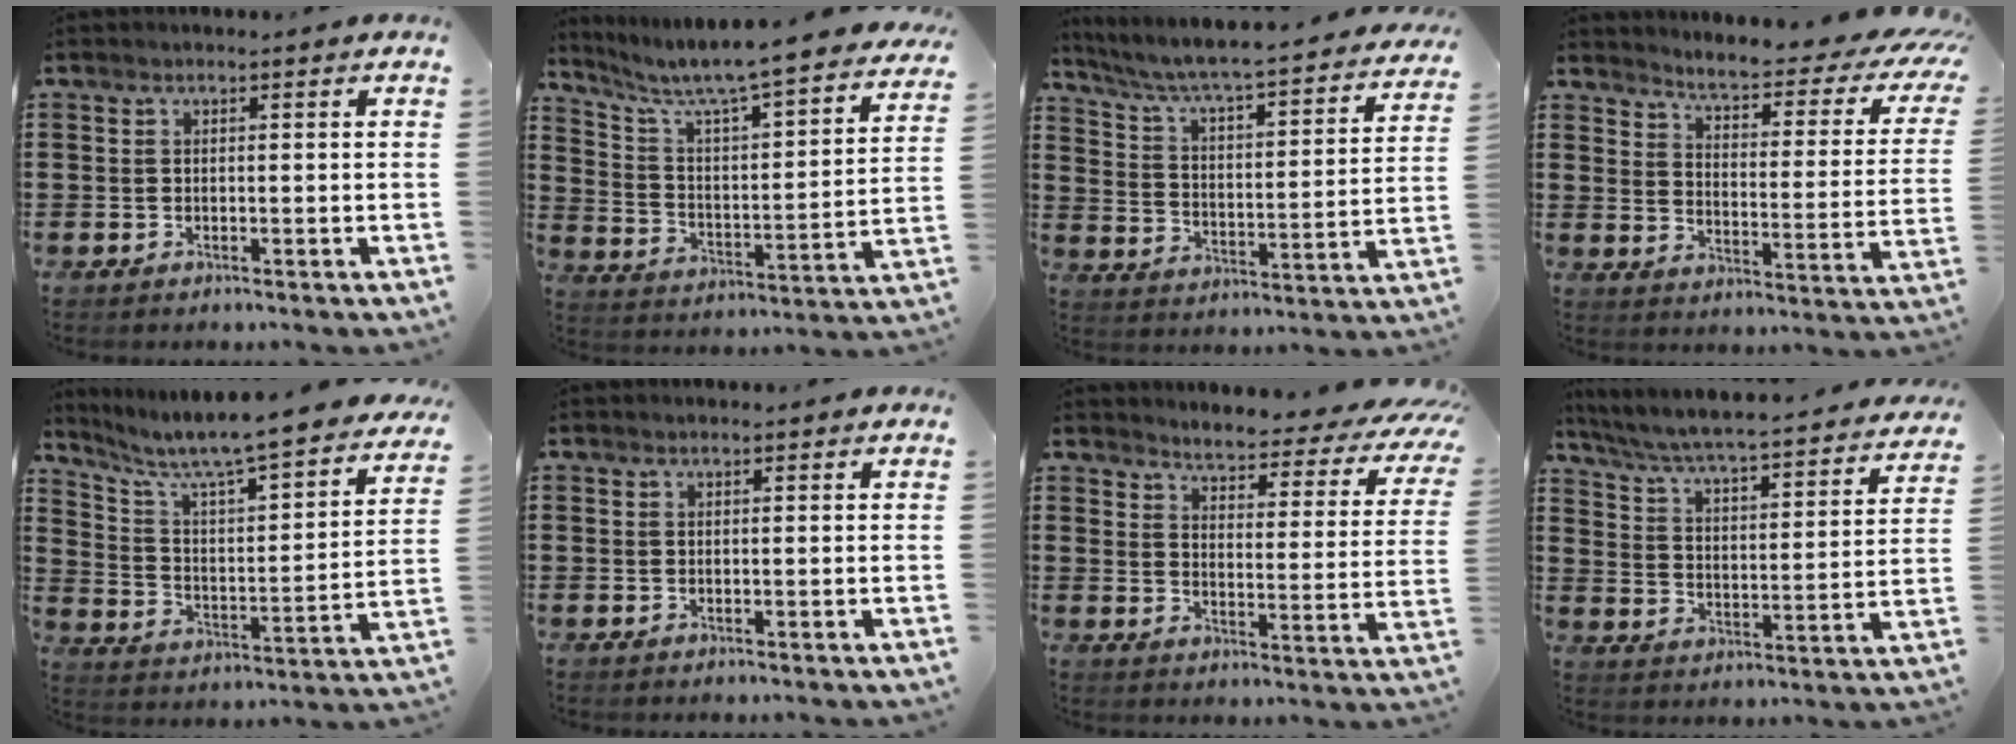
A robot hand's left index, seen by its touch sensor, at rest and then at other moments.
{"total": 5.9, "force": [5.2, 0.0, 2.7], "torque": [-0.079, -0.053, 0.078]}
{"total": 4.5, "force": [4.0, -0.1, 2.2], "torque": [-0.064, -0.044, 0.055]}
{"total": 4.4, "force": [3.5, 0.3, 2.6], "torque": [-0.061, -0.036, 0.049]}
{"total": 6.2, "force": [5.4, 0.2, 3.1], "torque": [-0.087, -0.052, 0.084]}
{"total": 0.6, "force": [0.6, 0.0, 0.1], "torque": [-0.005, -0.001, 0.011]}
{"total": 3.6, "force": [3.4, 0.0, 1.2], "torque": [-0.036, -0.036, 0.047]}
{"total": 4.1, "force": [3.7, -0.1, 1.8], "torque": [-0.057, -0.041, 0.051]}